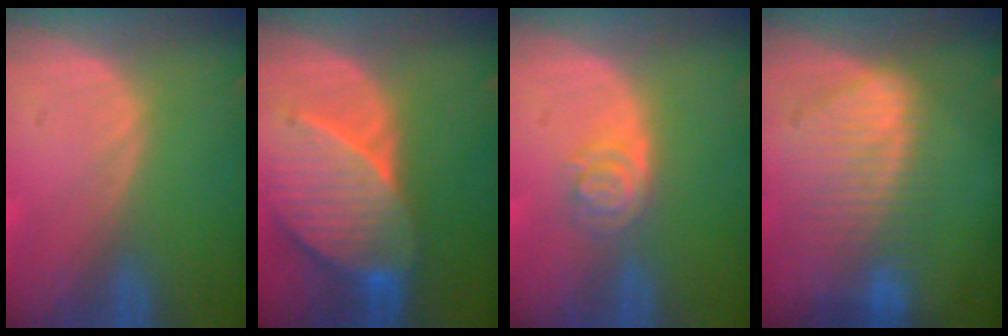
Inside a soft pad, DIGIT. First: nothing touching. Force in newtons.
{"total": 8.9, "press": 8.7, "slide": 2.0}
{"total": 3.9, "press": 3.5, "slide": 1.7}
{"total": 9.4, "press": 8.2, "slide": 4.7}